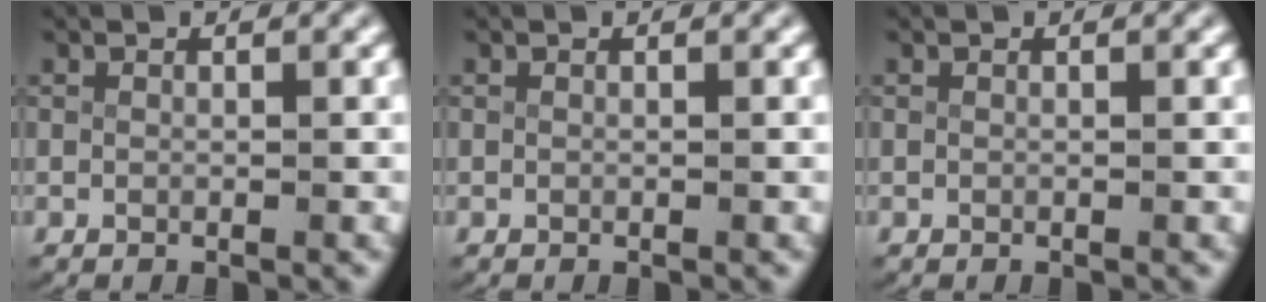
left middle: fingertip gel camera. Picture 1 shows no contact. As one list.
[{"total": 0.0}, {"total": 0.0}]